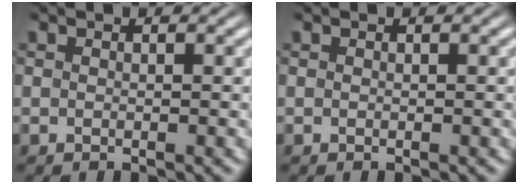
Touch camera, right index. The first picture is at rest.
{"total": 0.0}